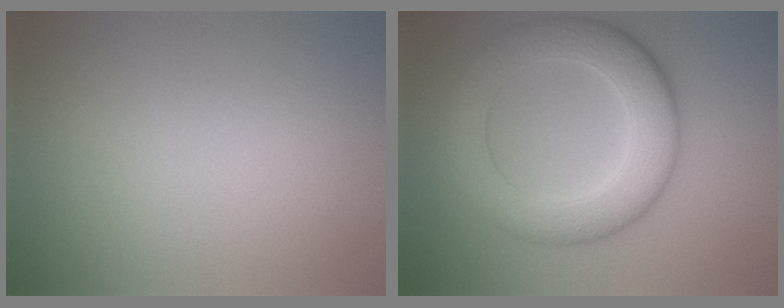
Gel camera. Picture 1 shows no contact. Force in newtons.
{"total": 7.6, "press": 7.6, "slide": 0.2}